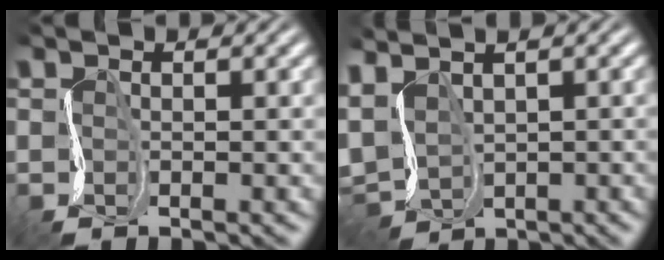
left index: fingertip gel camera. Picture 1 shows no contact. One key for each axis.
{"total": 4.1, "fx": 1.0, "fy": 3.0, "fz": 2.6, "tx": -0.066, "ty": 0.002, "tz": 0.033}